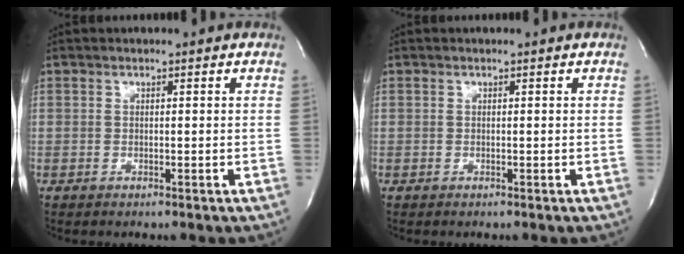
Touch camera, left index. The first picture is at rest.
{"total": 0.0}